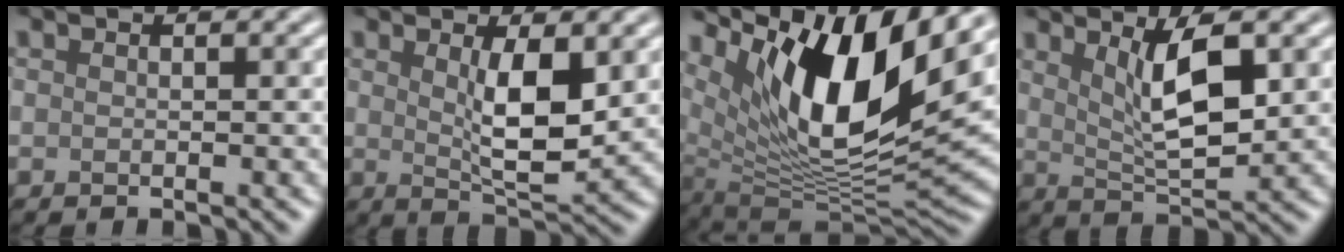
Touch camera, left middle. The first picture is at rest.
{"total": 5.1, "force": [1.1, 1.5, 4.7], "torque": [-0.083, -0.006, 0.024]}
{"total": 13.4, "force": [6.0, 4.6, 11.1], "torque": [-0.190, -0.011, 0.114]}
{"total": 5.4, "force": [1.9, 1.5, 4.8], "torque": [-0.085, -0.007, 0.037]}